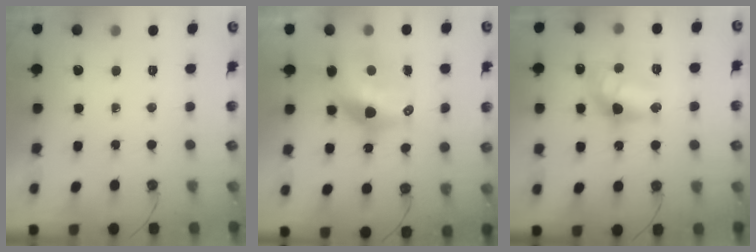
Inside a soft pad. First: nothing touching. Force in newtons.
{"total": 12.5, "press": 12.4, "slide": 1.0}
{"total": 12.7, "press": 12.7, "slide": 1.0}